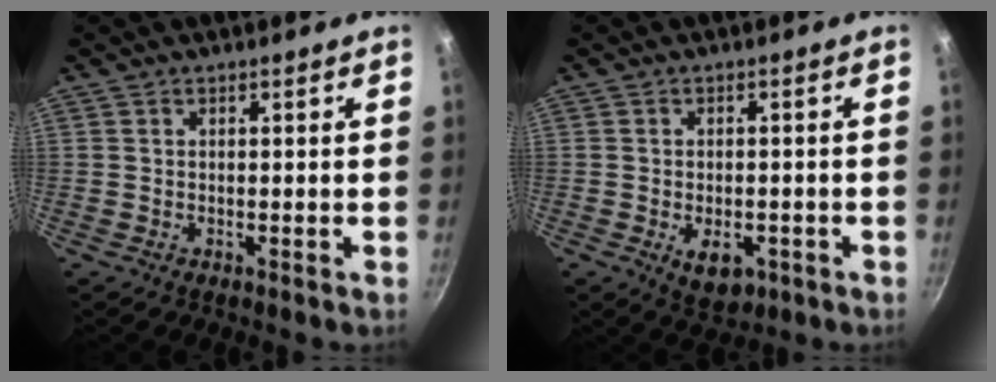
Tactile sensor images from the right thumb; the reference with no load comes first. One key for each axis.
{"total": 6.3, "fx": -2.2, "fy": 3.8, "fz": 4.4, "tx": -0.046, "ty": 0.004, "tz": -0.020}